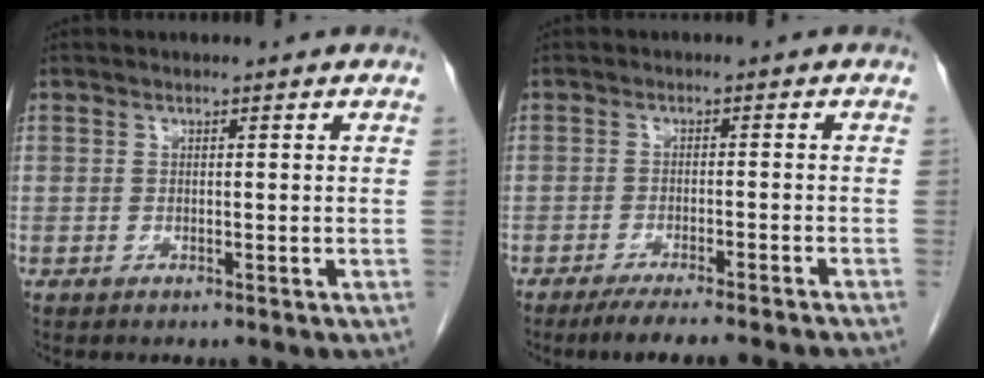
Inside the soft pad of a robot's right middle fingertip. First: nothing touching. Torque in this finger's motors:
{"motor_torque": [0.70, -0.54, 0.09, 0.05]}